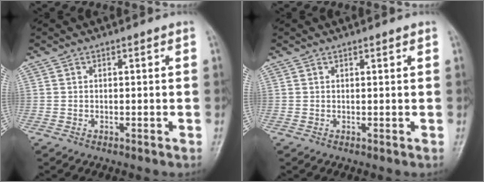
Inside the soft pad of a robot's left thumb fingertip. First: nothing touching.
{"total": 0.6, "force": [0.5, 0.1, 0.4], "torque": [-0.006, -0.002, 0.007]}